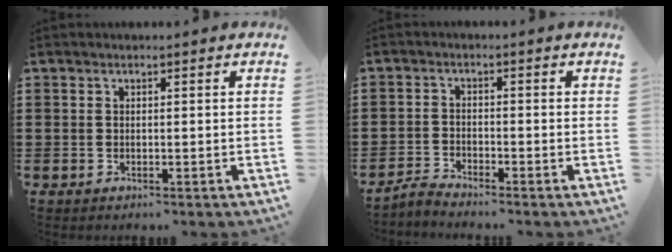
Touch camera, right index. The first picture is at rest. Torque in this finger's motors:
{"motor_torque": [-0.61, 0.36, -0.70, -0.21]}